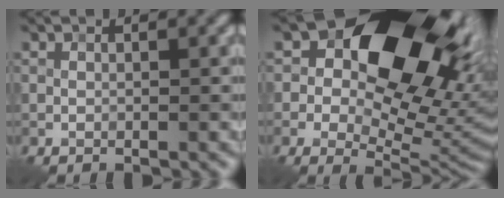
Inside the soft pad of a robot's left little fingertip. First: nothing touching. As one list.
[{"total": 14.9, "force": [3.9, 9.4, 10.9], "torque": [-0.137, 0.004, 0.066]}]